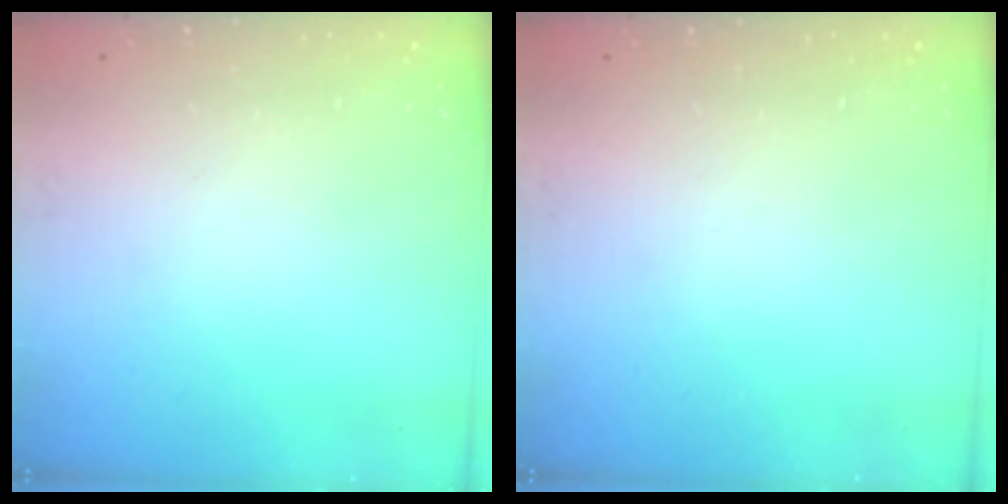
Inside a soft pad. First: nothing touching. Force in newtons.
{"total": 0.0}